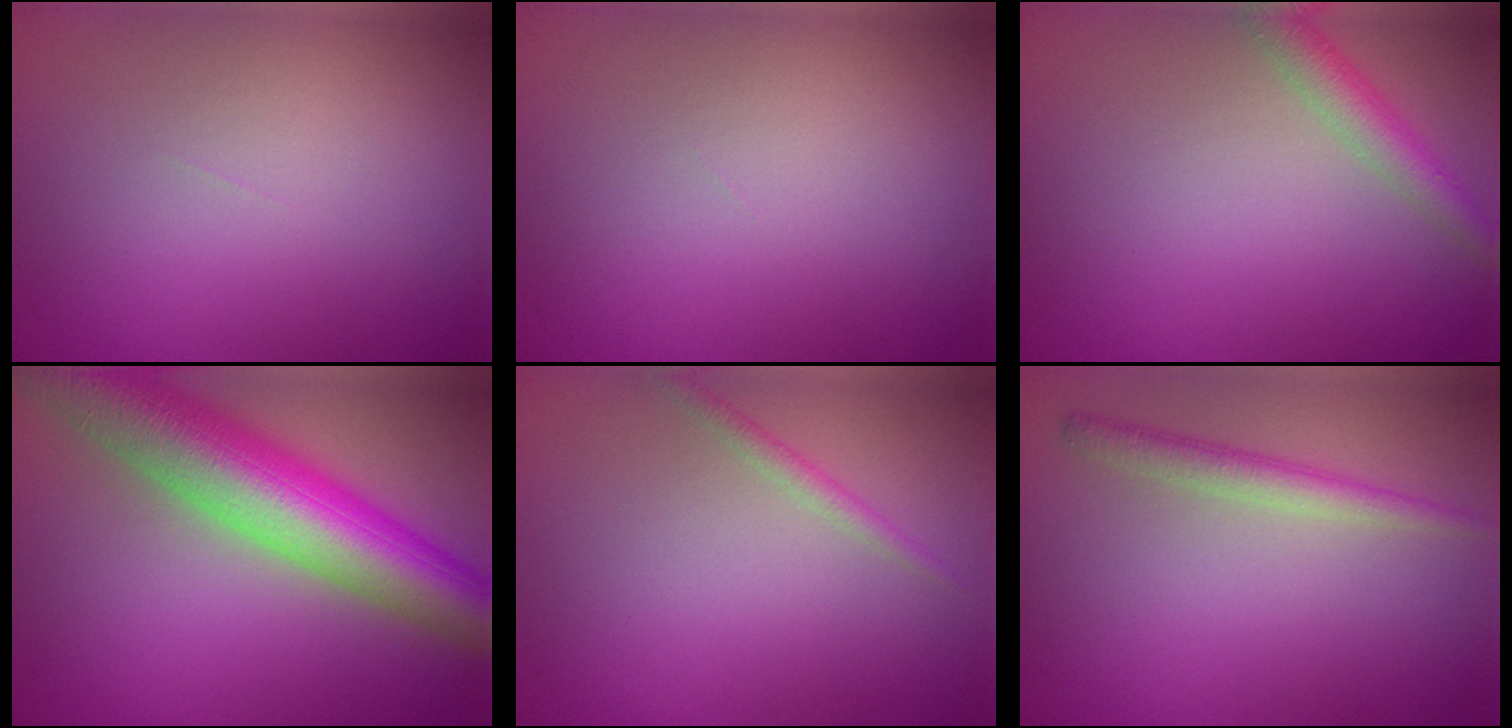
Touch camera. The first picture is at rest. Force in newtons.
{"total": 0.0}
{"total": 2.7, "press": 2.7, "slide": 0.2}
{"total": 11.5, "press": 11.5, "slide": 0.5}
{"total": 1.1, "press": 1.1, "slide": 0.1}
{"total": 2.1, "press": 2.1, "slide": 0.1}